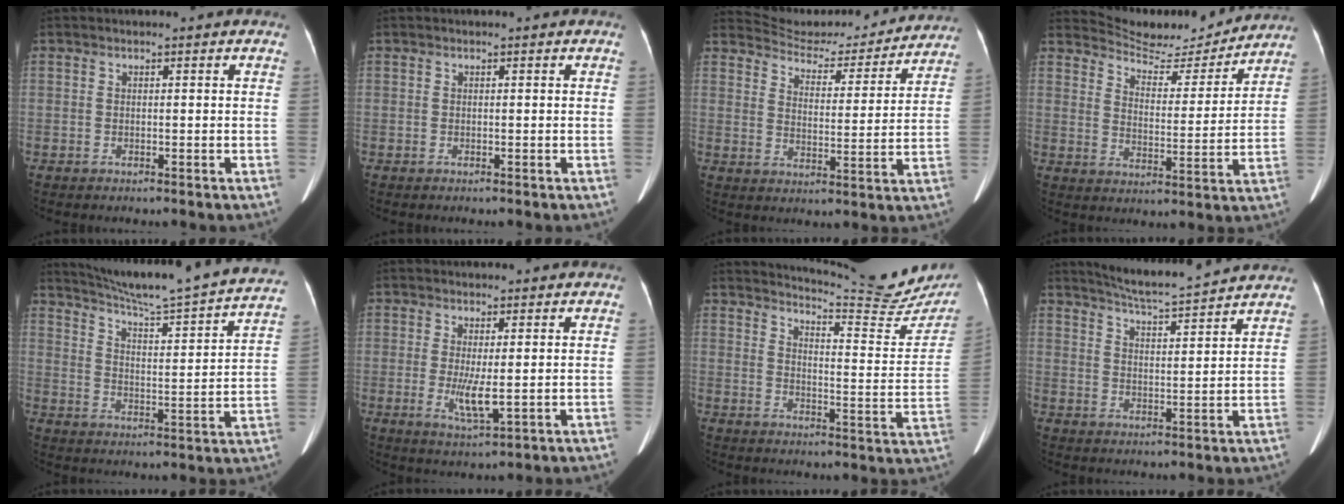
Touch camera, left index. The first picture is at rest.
{"total": 0.0}
{"total": 16.7, "force": [16.1, 3.3, 3.1], "torque": [-0.036, -0.018, 0.208]}
{"total": 12.6, "force": [12.4, 2.0, 1.6], "torque": [-0.031, -0.015, 0.176]}
{"total": 25.4, "force": [22.7, 0.3, 11.4], "torque": [-0.182, -0.051, 0.299]}
{"total": 4.6, "force": [-0.1, 0.7, 4.6], "torque": [-0.087, -0.013, 0.006]}
{"total": 18.5, "force": [17.5, 0.9, 6.2], "torque": [-0.097, -0.091, 0.208]}
{"total": 11.8, "force": [11.1, -0.1, 4.0], "torque": [-0.077, 0.011, 0.160]}